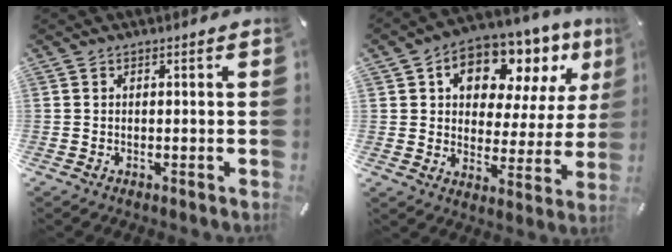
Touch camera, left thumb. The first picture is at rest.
{"total": 13.2, "force": [7.8, 8.5, 6.6], "torque": [-0.109, -0.052, 0.136]}